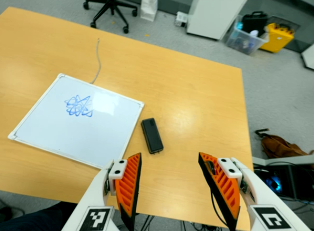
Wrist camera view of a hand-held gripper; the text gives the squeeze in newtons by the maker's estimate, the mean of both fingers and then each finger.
{"total": 0.0}